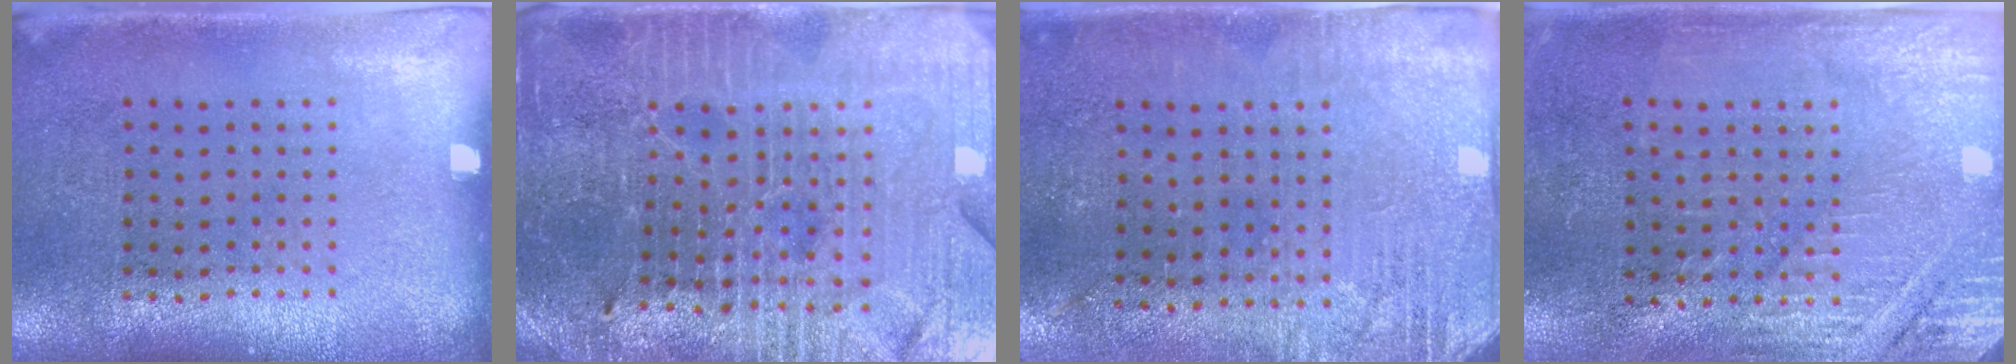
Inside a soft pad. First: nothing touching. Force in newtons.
{"total": 5.0, "press": 4.7, "slide": 1.7}
{"total": 2.8, "press": 2.5, "slide": 1.2}
{"total": 2.8, "press": 2.8, "slide": 0.5}